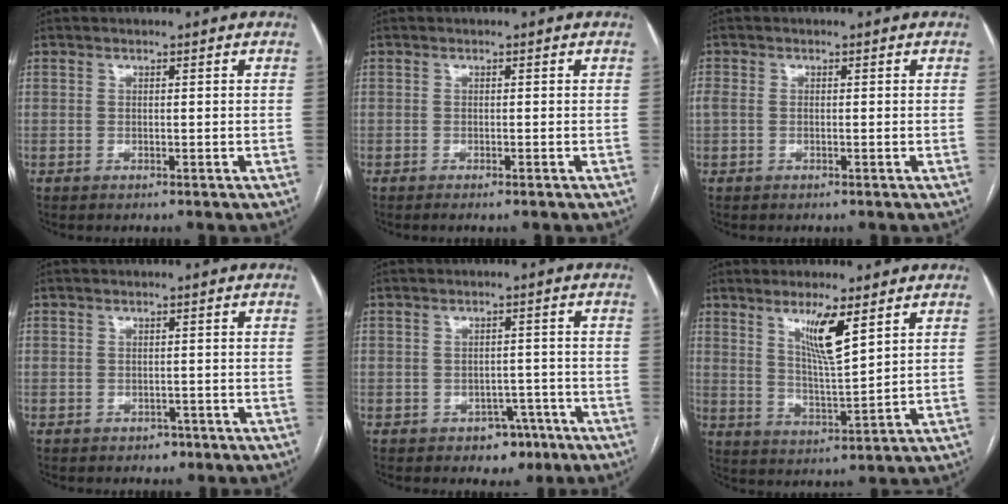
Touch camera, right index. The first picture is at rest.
{"total": 0.9, "force": [-0.6, -0.2, 0.6], "torque": [-0.014, 0.000, -0.010]}
{"total": 2.2, "force": [0.0, 1.5, 1.7], "torque": [-0.056, 0.014, 0.005]}
{"total": 1.4, "force": [-0.9, 1.1, 0.3], "torque": [-0.002, 0.004, -0.009]}
{"total": 4.2, "force": [-2.4, 3.2, 1.3], "torque": [-0.002, 0.014, -0.023]}
{"total": 7.5, "force": [4.1, 0.4, 6.2], "torque": [-0.116, -0.015, 0.079]}